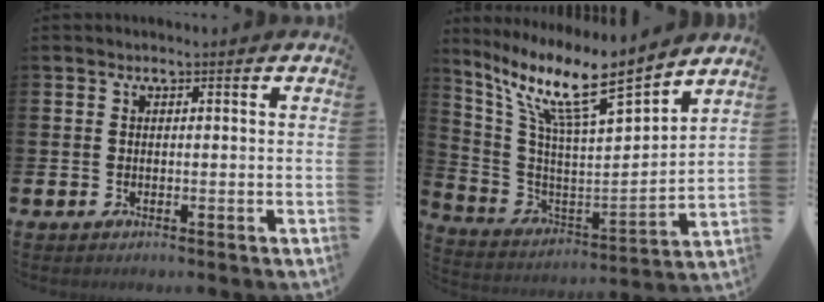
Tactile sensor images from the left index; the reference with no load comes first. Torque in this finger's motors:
{"motor_torque": [1.14, -1.00, 1.05, 0.21]}